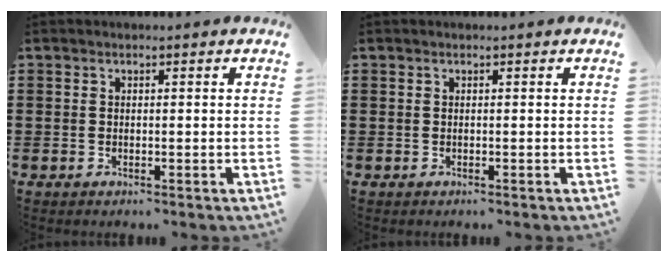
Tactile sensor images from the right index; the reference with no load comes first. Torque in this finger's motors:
{"motor_torque": [-2.14, 0.00, -1.05, -0.13]}